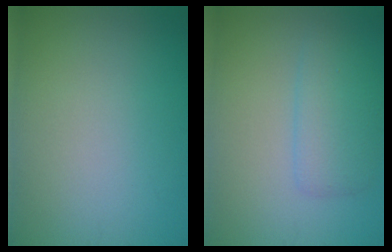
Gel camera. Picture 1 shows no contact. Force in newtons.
{"total": 3.1, "press": 3.0, "slide": 0.1}